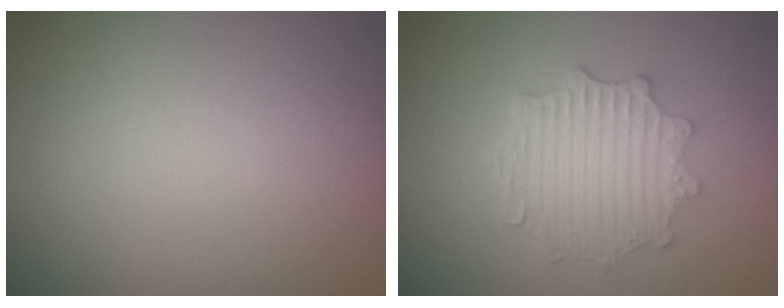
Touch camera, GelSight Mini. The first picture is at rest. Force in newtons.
{"total": 4.6, "press": 3.7, "slide": 2.7}